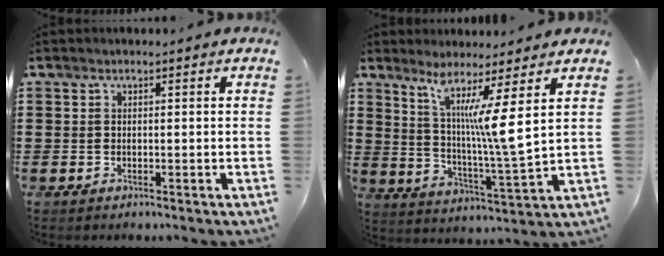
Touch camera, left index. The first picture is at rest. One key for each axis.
{"total": 9.3, "fx": 5.5, "fy": -1.3, "fz": 7.4, "tx": -0.142, "ty": -0.046, "tz": 0.083}